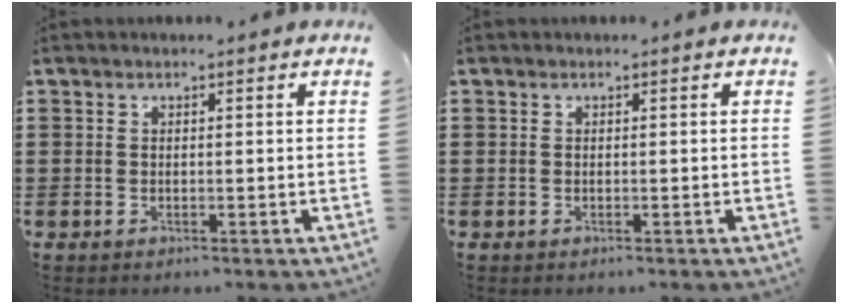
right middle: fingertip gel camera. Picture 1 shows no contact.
{"total": 0.0}